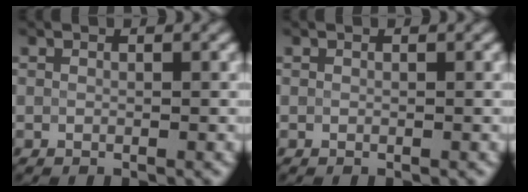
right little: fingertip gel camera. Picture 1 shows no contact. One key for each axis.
{"total": 0.0}